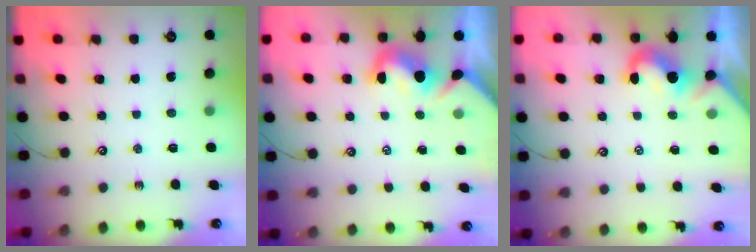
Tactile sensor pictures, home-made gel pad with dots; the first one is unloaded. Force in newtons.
{"total": 1.9, "press": 1.8, "slide": 0.4}
{"total": 0.0}